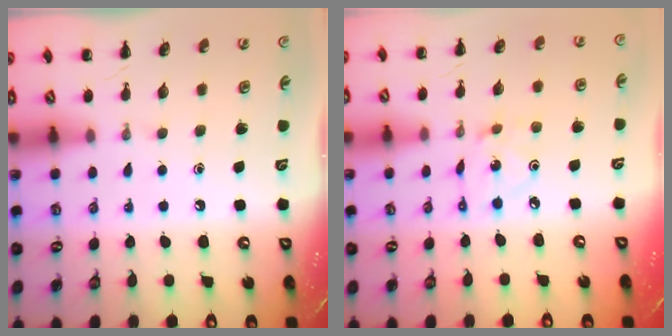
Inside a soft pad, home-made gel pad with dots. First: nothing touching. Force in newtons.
{"total": 2.2, "press": 2.1, "slide": 0.5}